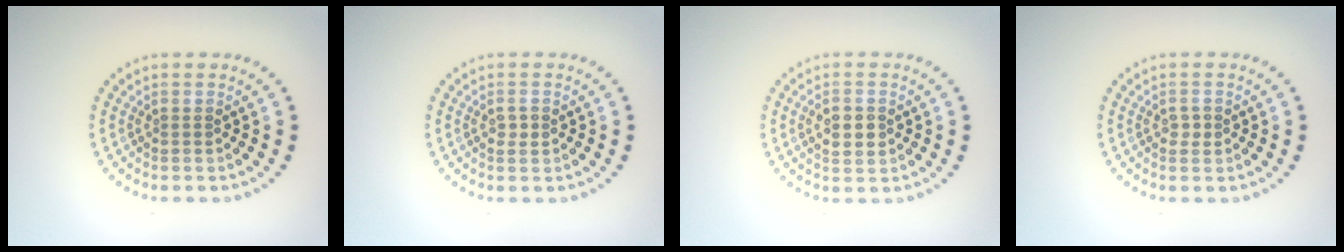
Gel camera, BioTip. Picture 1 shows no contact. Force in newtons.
{"total": 1.0, "press": 1.0, "slide": 0.1}
{"total": 2.7, "press": 2.7, "slide": 0.1}
{"total": 1.0, "press": 1.0, "slide": 0.2}